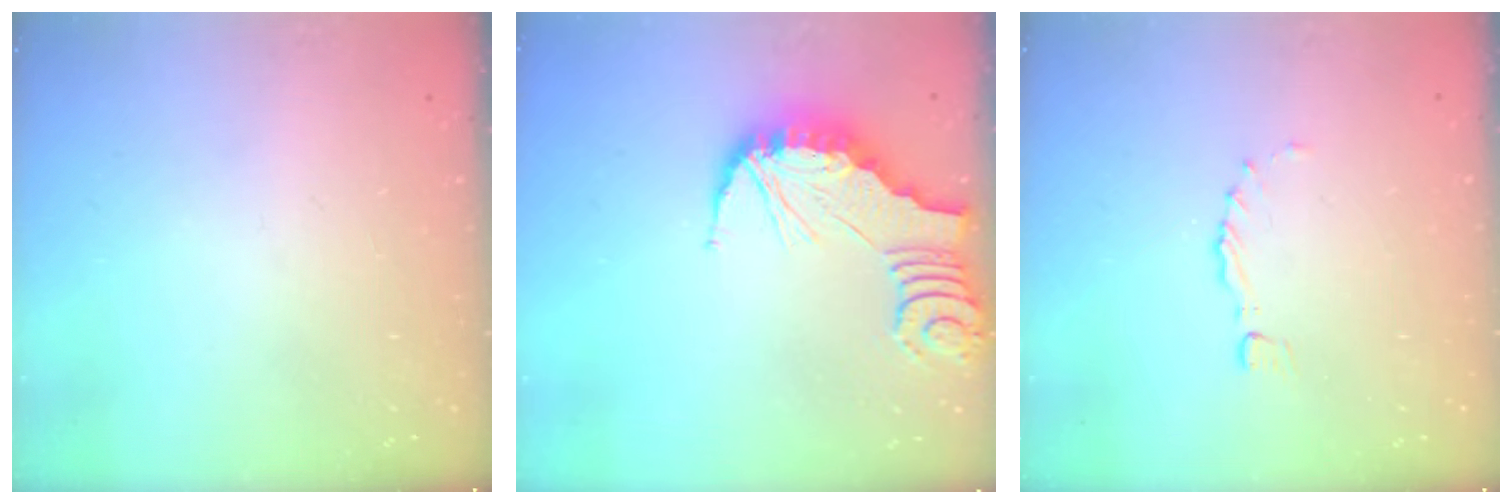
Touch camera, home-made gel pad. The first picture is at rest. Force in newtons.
{"total": 2.2, "press": 2.2, "slide": 0.2}
{"total": 0.0}